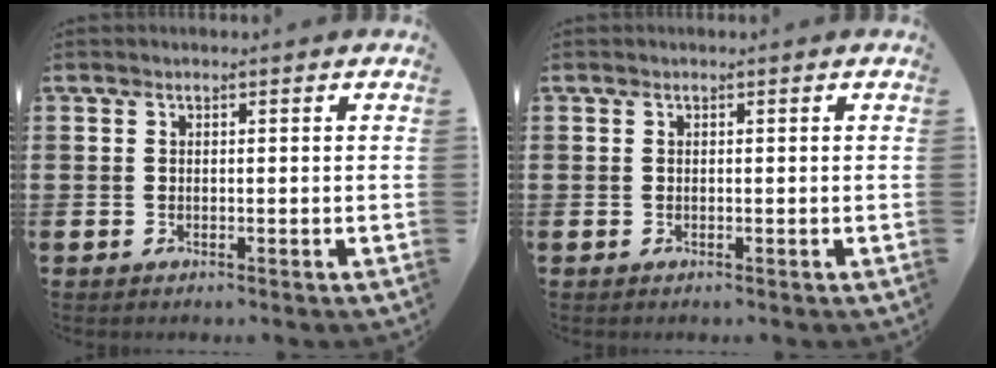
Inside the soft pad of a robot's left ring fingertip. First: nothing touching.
{"total": 0.0}